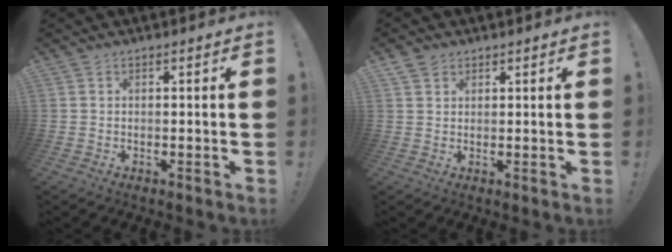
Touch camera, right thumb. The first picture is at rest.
{"total": 2.8, "force": [2.0, 1.9, 0.6], "torque": [0.000, -0.010, 0.035]}